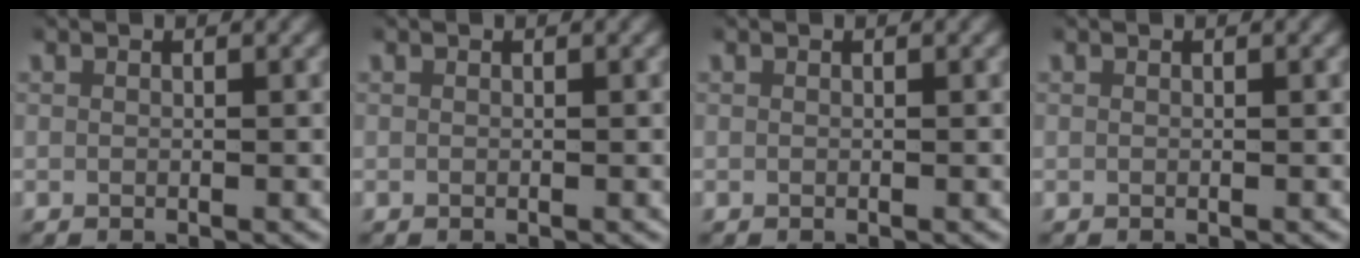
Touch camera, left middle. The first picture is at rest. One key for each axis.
{"total": 0.0}
{"total": 0.0}
{"total": 0.0}